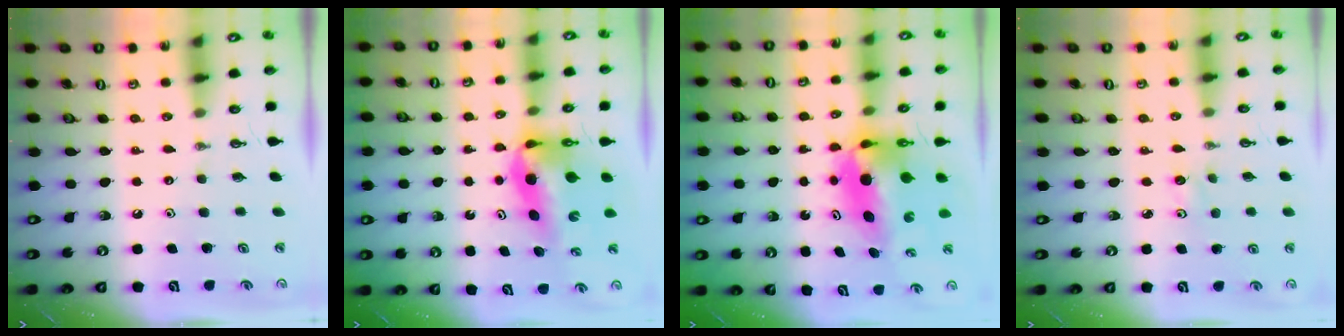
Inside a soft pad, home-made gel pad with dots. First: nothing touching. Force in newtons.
{"total": 9.0, "press": 8.6, "slide": 2.5}
{"total": 9.9, "press": 9.2, "slide": 3.6}
{"total": 4.7, "press": 4.6, "slide": 0.9}